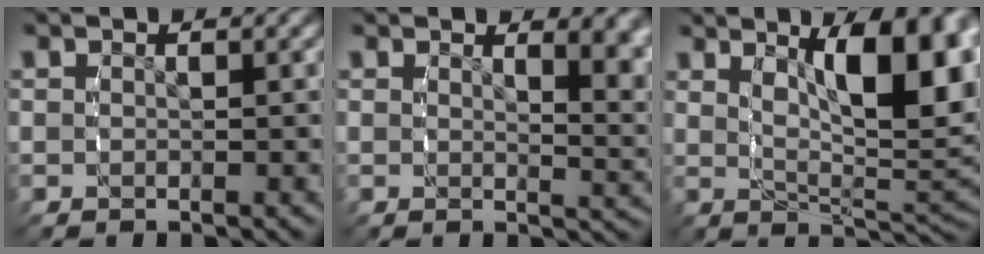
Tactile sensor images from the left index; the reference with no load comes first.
{"total": 3.5, "force": [1.8, 0.6, 2.9], "torque": [-0.024, -0.010, 0.029]}
{"total": 10.2, "force": [2.6, 3.6, 9.1], "torque": [-0.128, -0.016, 0.053]}